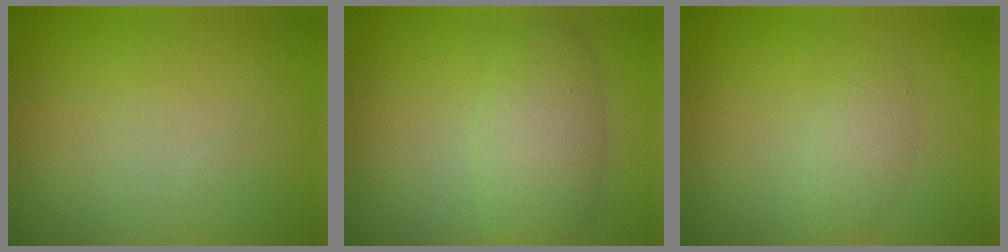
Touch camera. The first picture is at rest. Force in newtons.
{"total": 4.2, "press": 4.2, "slide": 0.4}
{"total": 1.7, "press": 1.7, "slide": 0.0}